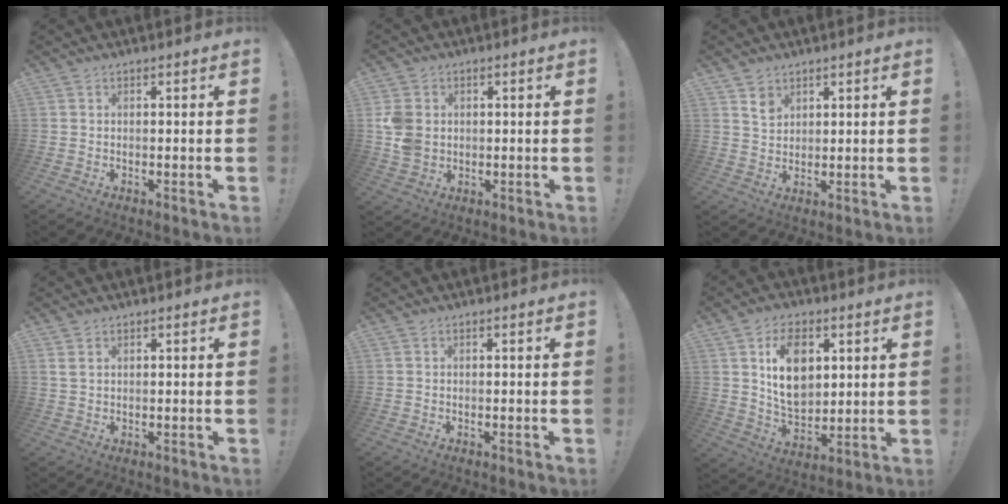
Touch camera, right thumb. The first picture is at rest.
{"total": 6.2, "force": [0.8, 5.2, 3.4], "torque": [-0.073, 0.003, 0.017]}
{"total": 4.3, "force": [3.1, 2.8, 1.1], "torque": [-0.002, -0.023, 0.054]}
{"total": 2.2, "force": [1.0, 1.3, 1.4], "torque": [-0.028, 0.003, 0.019]}
{"total": 0.0}
{"total": 13.7, "force": [4.5, 9.4, 8.9], "torque": [-0.140, -0.012, 0.081]}